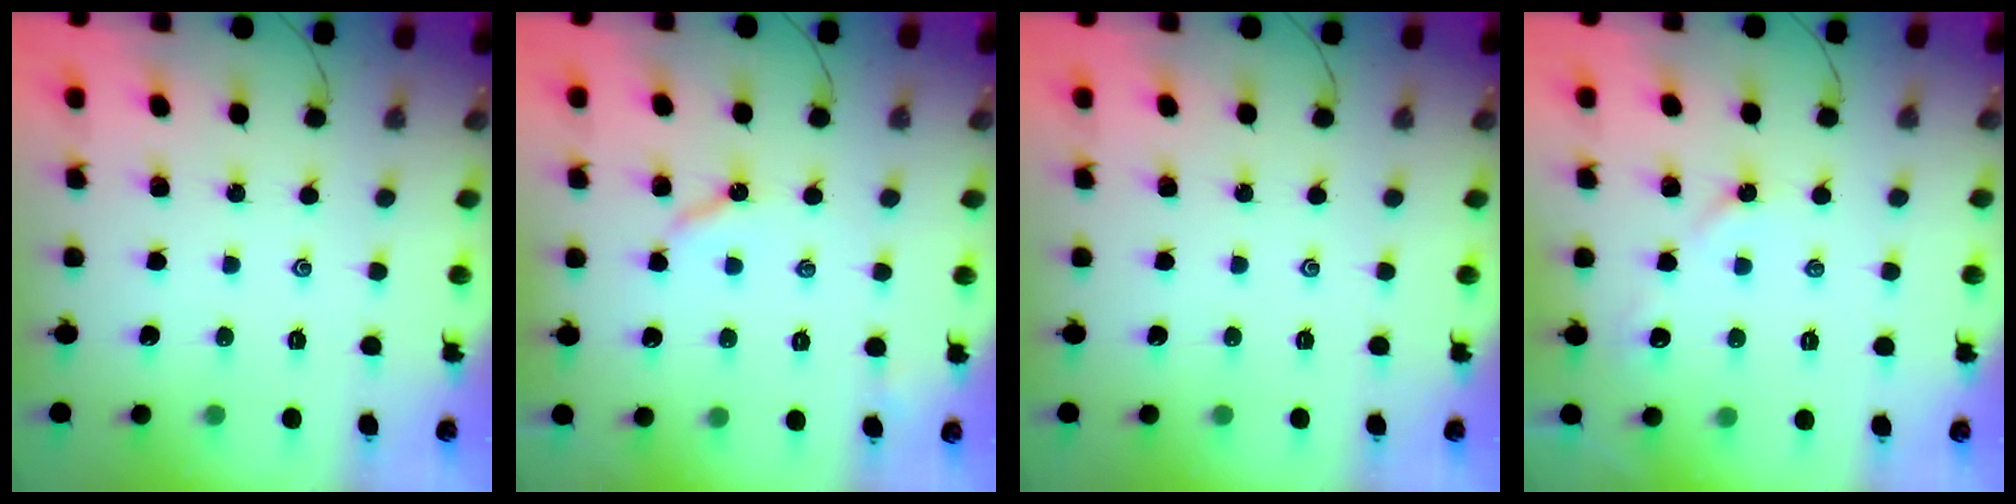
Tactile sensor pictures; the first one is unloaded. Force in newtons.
{"total": 4.4, "press": 4.3, "slide": 0.5}
{"total": 0.0}
{"total": 3.8, "press": 3.8, "slide": 0.5}